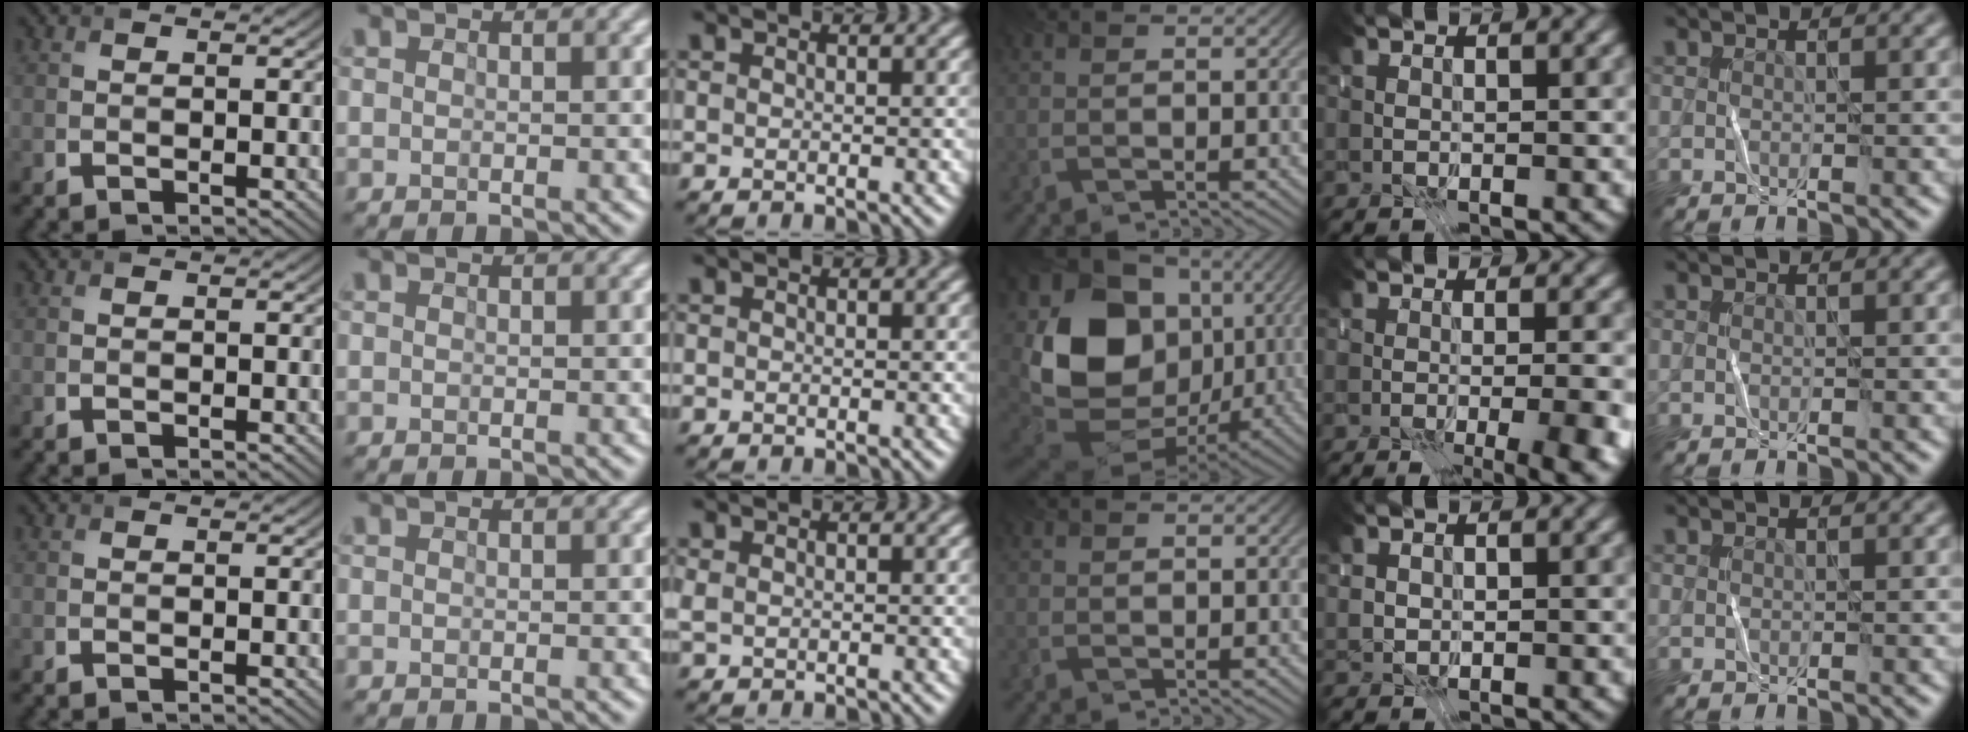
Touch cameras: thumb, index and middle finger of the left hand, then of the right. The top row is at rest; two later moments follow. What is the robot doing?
{"motion": "fold", "object": "receipt paper"}